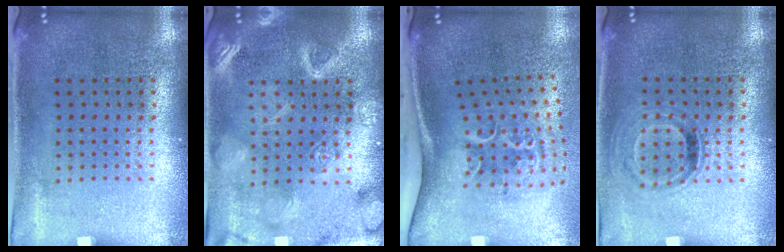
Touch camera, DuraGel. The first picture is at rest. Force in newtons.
{"total": 3.1, "press": 3.1, "slide": 0.2}
{"total": 2.3, "press": 1.4, "slide": 1.8}
{"total": 1.0, "press": 0.9, "slide": 0.6}